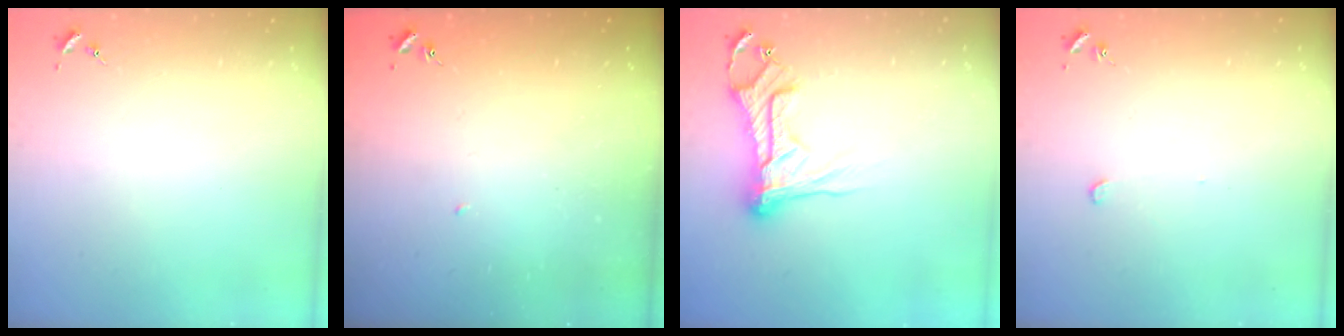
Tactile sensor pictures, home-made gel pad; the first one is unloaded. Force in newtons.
{"total": 1.4, "press": 1.3, "slide": 0.1}
{"total": 14.3, "press": 14.2, "slide": 1.6}
{"total": 2.6, "press": 2.6, "slide": 0.2}